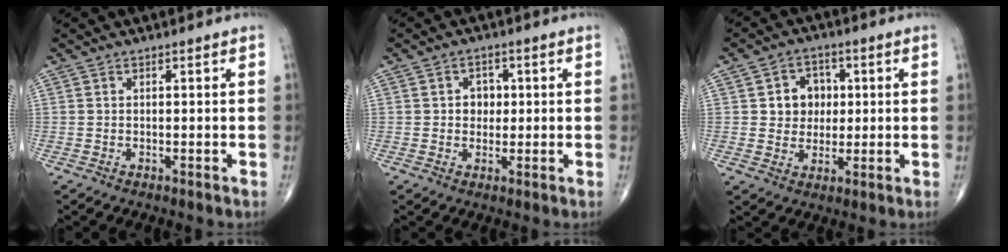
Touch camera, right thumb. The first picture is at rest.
{"total": 3.6, "force": [0.4, 3.0, 1.9], "torque": [-0.004, 0.004, 0.002]}
{"total": 7.0, "force": [1.1, 6.1, 3.3], "torque": [-0.011, 0.002, 0.015]}